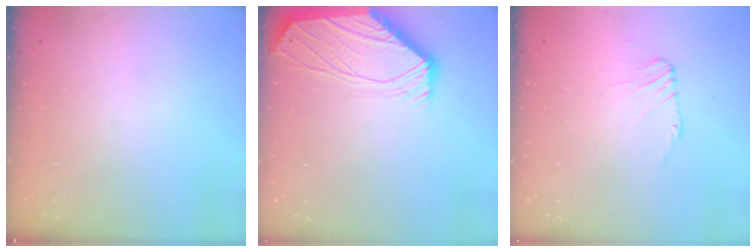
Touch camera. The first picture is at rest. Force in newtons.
{"total": 0.5, "press": 0.4, "slide": 0.3}
{"total": 1.1, "press": 1.1, "slide": 0.3}